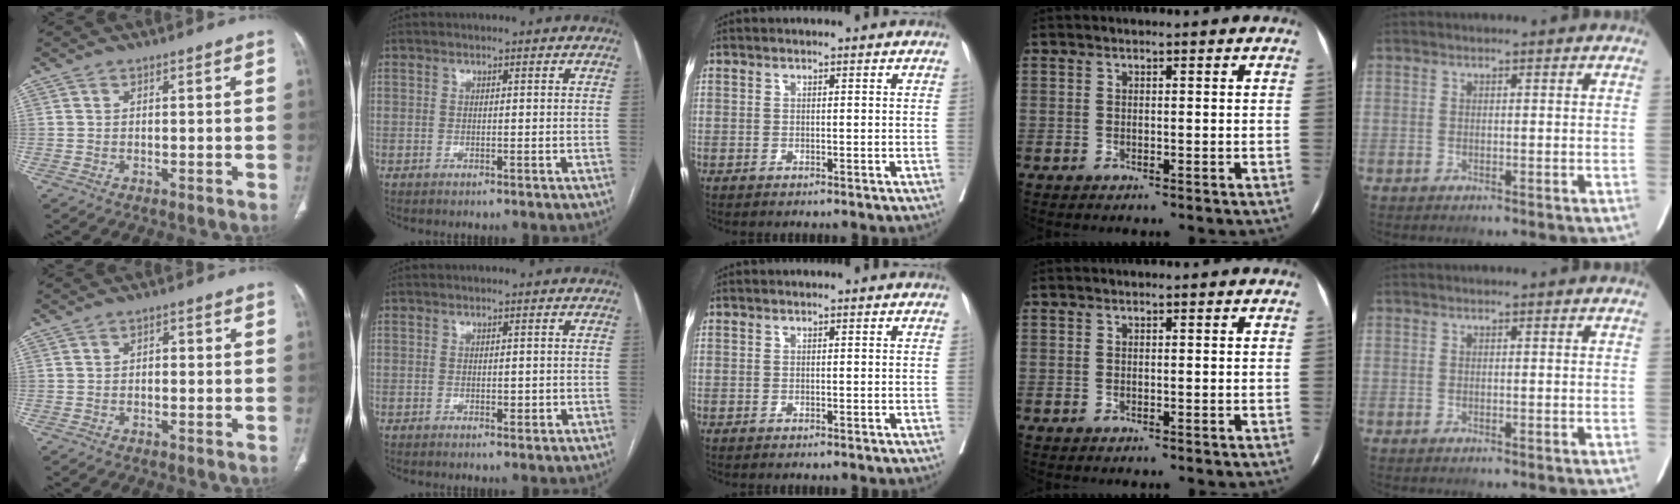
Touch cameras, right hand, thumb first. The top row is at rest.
{"thumb": {"total": 1.3, "force": [0.0, 0.9, 1.0], "torque": [-0.007, 0.007, -0.006]}, "index": {"total": 1.4, "force": [-0.2, 0.8, 1.1], "torque": [-0.014, -0.001, 0.000]}}